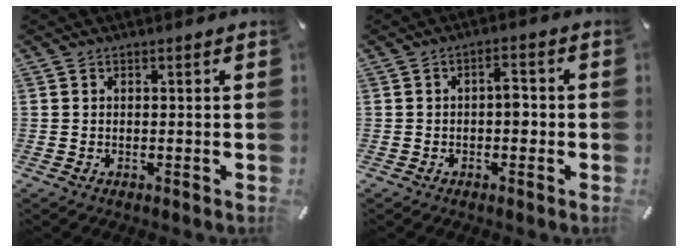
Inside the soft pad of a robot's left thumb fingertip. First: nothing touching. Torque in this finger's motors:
{"motor_torque": [0.17, 0.80, 0.28, -0.20, 0.03]}